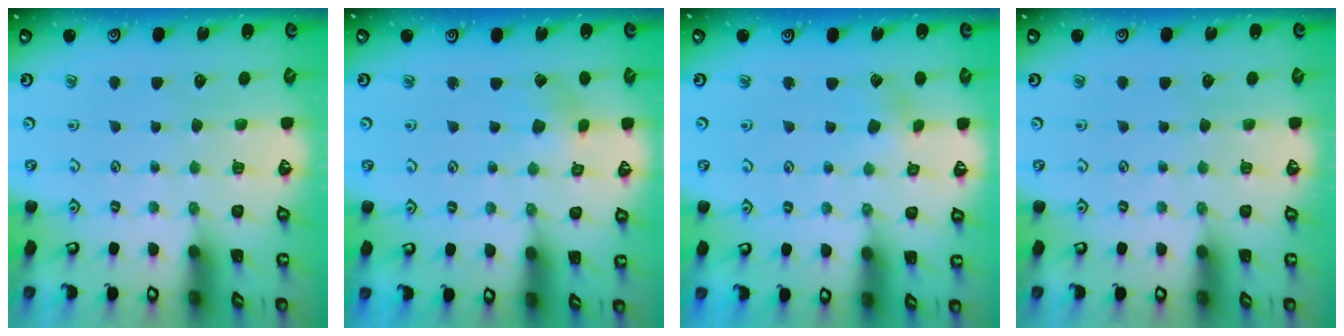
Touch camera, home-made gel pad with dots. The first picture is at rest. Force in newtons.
{"total": 2.5, "press": 2.5, "slide": 0.2}
{"total": 2.4, "press": 2.4, "slide": 0.6}
{"total": 0.0}